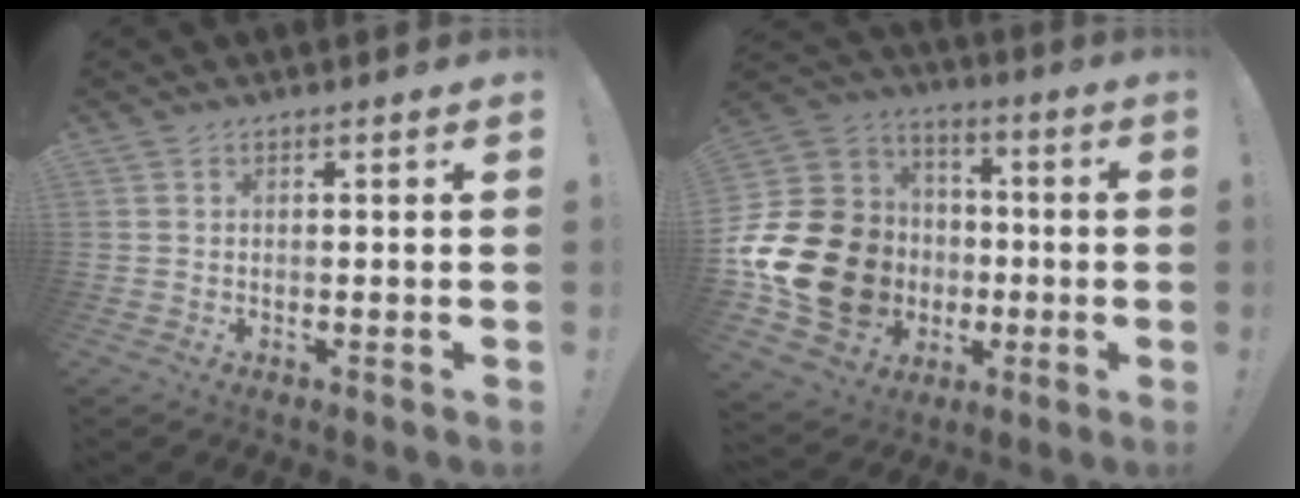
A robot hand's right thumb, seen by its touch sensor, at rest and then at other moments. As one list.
[{"total": 25.2, "force": [-4.6, 20.6, 13.7], "torque": [-0.282, 0.025, -0.025]}]